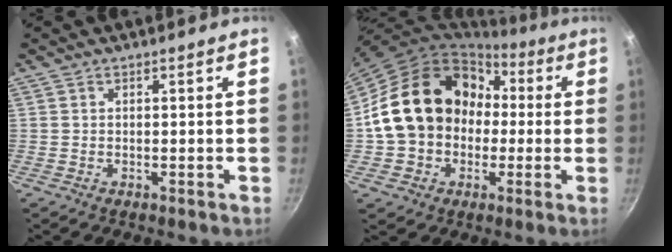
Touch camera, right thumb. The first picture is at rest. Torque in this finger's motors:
{"motor_torque": [0.86, 4.15, 1.74, -1.02, 0.58]}